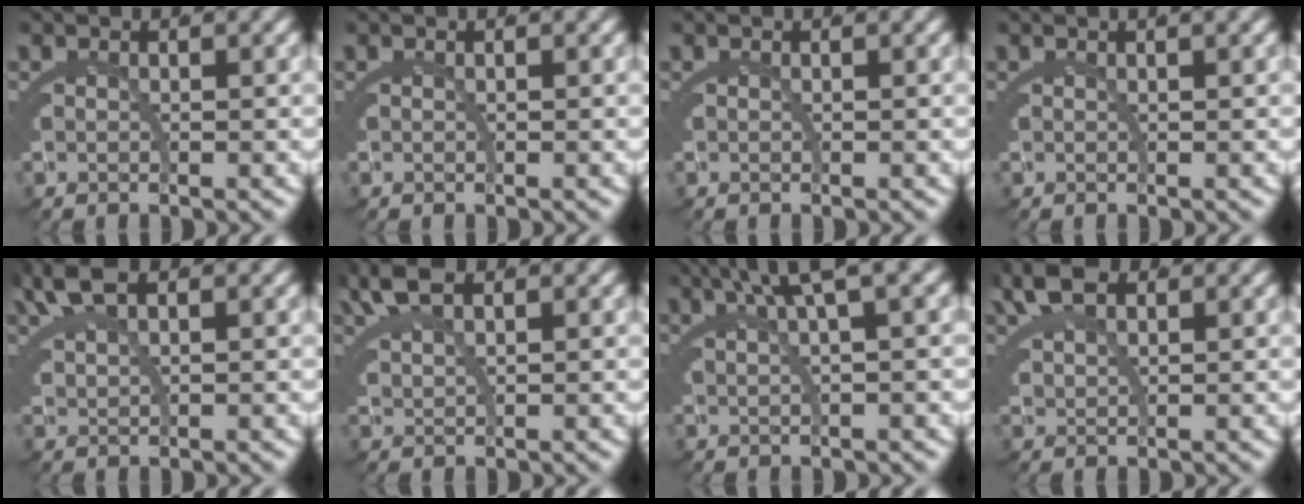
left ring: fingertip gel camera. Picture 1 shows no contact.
{"total": 0.0}
{"total": 0.0}
{"total": 0.7, "force": [0.3, -0.7, 0.2], "torque": [0.000, 0.003, 0.007]}
{"total": 2.5, "force": [2.1, -0.2, 1.4], "torque": [-0.034, 0.005, 0.046]}
{"total": 2.5, "force": [2.1, -0.2, 1.3], "torque": [-0.034, 0.004, 0.046]}
{"total": 4.9, "force": [3.0, -0.7, 3.7], "torque": [-0.037, 0.027, 0.048]}
{"total": 2.9, "force": [2.4, 0.6, 1.6], "torque": [-0.036, 0.001, 0.050]}